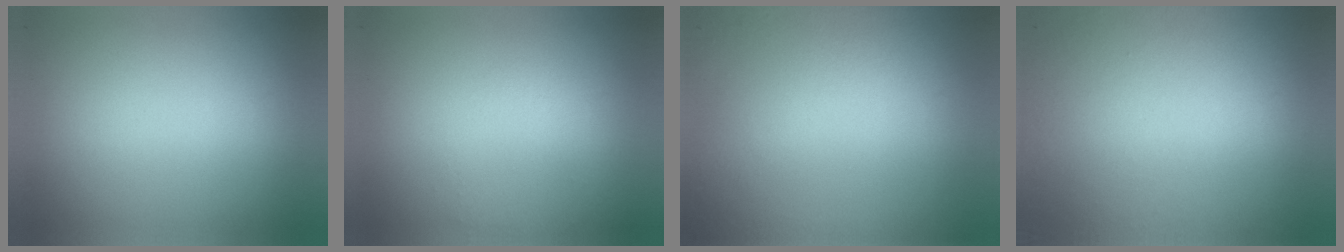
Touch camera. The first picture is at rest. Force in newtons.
{"total": 1.1}
{"total": 5.0}
{"total": 8.5}